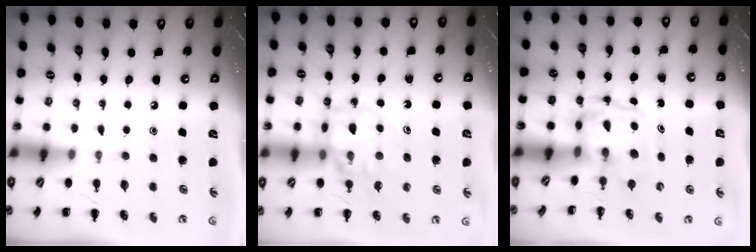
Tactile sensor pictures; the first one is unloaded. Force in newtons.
{"total": 12.8, "press": 12.5, "slide": 3.1}
{"total": 3.9, "press": 3.8, "slide": 0.4}